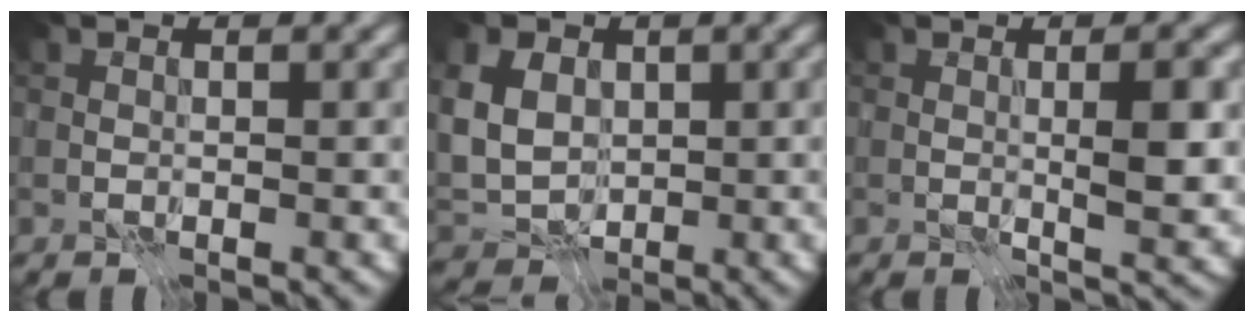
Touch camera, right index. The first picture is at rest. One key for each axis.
{"total": 6.6, "fx": 1.2, "fy": 5.1, "fz": 4.0, "tx": -0.091, "ty": 0.017, "tz": 0.013}
{"total": 3.7, "fx": 0.2, "fy": 0.3, "fz": 3.7, "tx": -0.057, "ty": -0.001, "tz": 0.003}